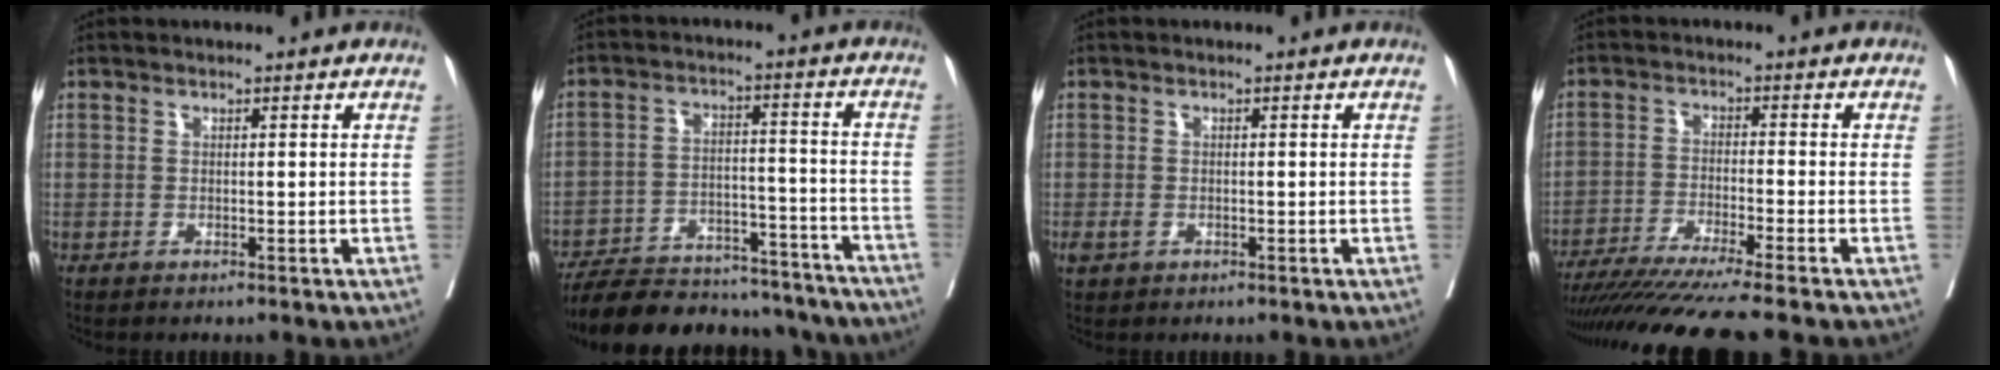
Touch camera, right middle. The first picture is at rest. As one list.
[{"total": 23.9, "force": [-21.6, 6.3, 8.0], "torque": [-0.133, -0.002, -0.303]}, {"total": 1.4, "force": [-0.6, 1.0, 0.9], "torque": [-0.019, 0.000, -0.007]}, {"total": 13.8, "force": [-11.8, -1.9, 6.9], "torque": [-0.091, -0.038, -0.186]}]